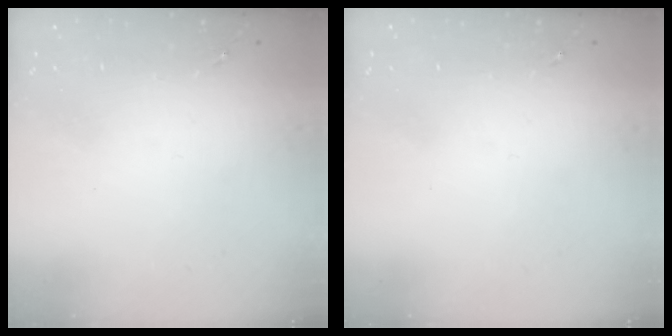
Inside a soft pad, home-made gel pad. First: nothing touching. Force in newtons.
{"total": 0.0}